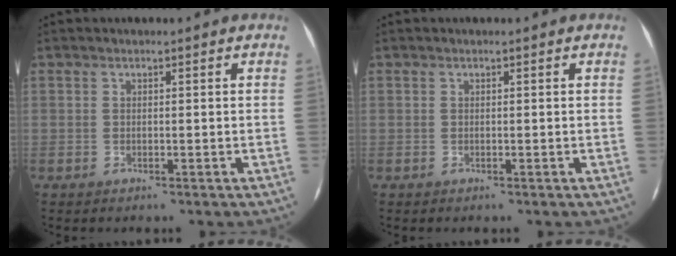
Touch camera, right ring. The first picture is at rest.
{"total": 0.0}